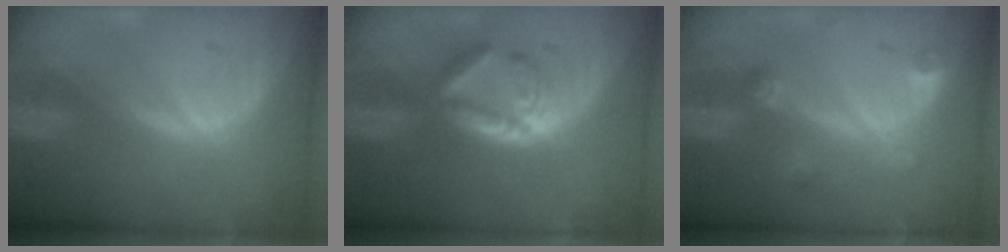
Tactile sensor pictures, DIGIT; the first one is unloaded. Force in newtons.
{"total": 6.3, "press": 5.4, "slide": 3.2}
{"total": 3.0, "press": 2.9, "slide": 0.6}